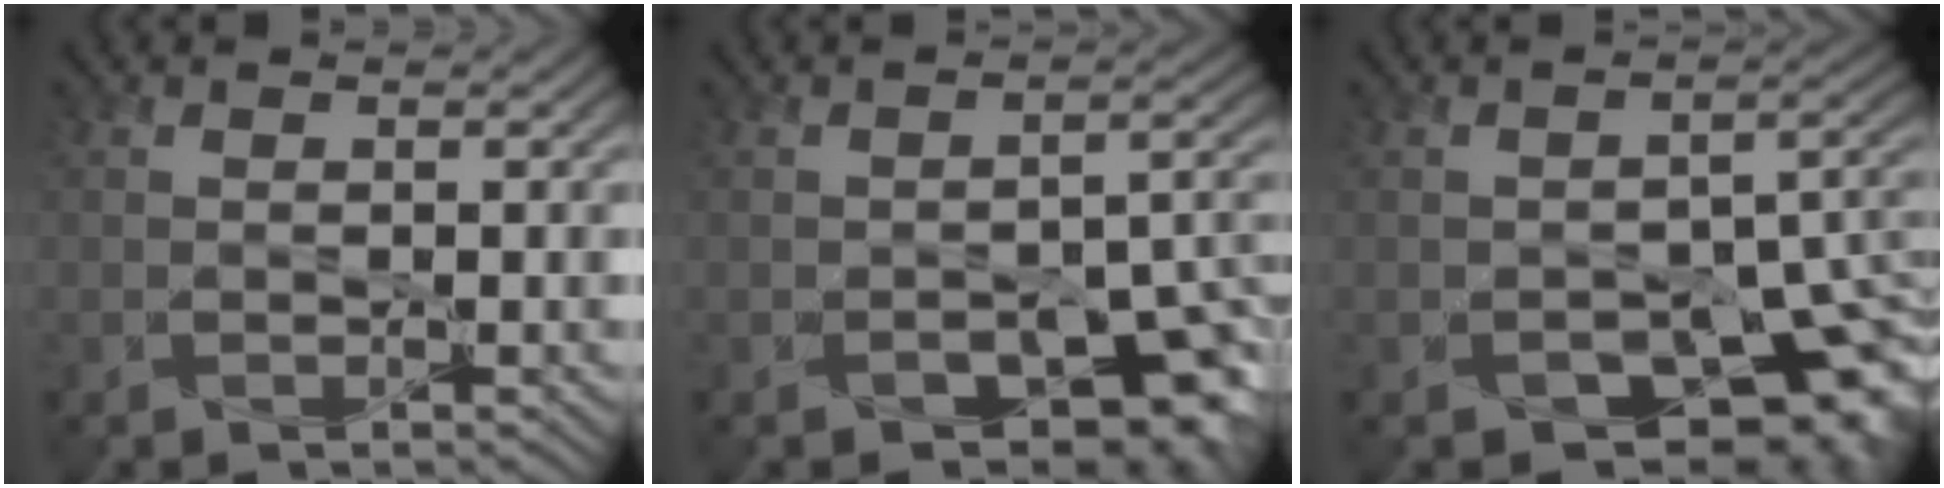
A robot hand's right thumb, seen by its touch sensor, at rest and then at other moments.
{"total": 8.5, "force": [-4.5, 4.9, 5.3], "torque": [-0.065, -0.016, -0.055]}
{"total": 11.8, "force": [-6.6, 6.5, 7.4], "torque": [-0.095, -0.023, -0.085]}